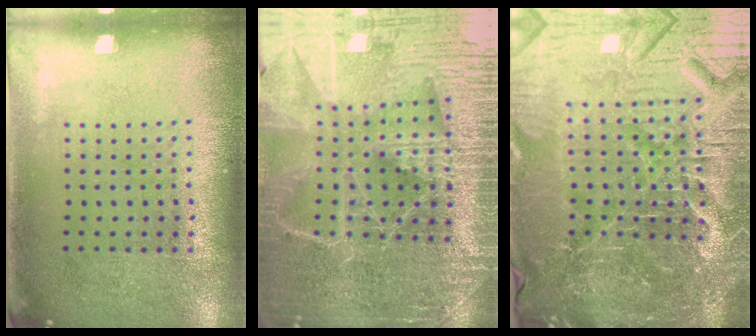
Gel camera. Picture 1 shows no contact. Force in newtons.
{"total": 5.1, "press": 4.6, "slide": 2.1}
{"total": 6.5, "press": 5.9, "slide": 2.5}